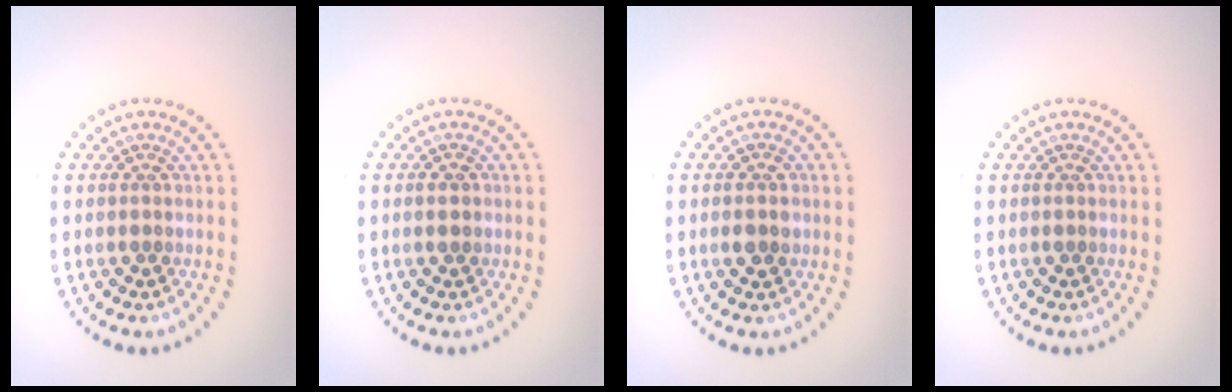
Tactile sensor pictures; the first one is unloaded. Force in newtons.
{"total": 1.7, "press": 1.7, "slide": 0.0}
{"total": 2.4, "press": 2.4, "slide": 0.1}
{"total": 0.0}